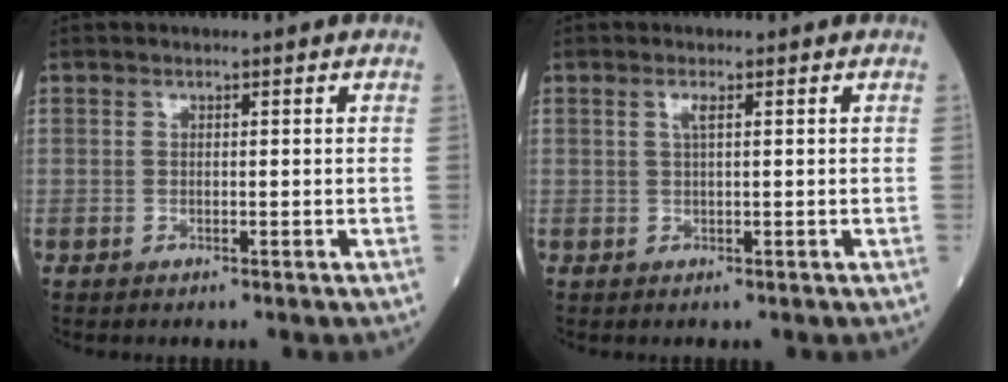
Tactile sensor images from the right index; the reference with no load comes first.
{"total": 1.3, "force": [0.5, 0.0, 1.2], "torque": [-0.028, 0.003, 0.008]}